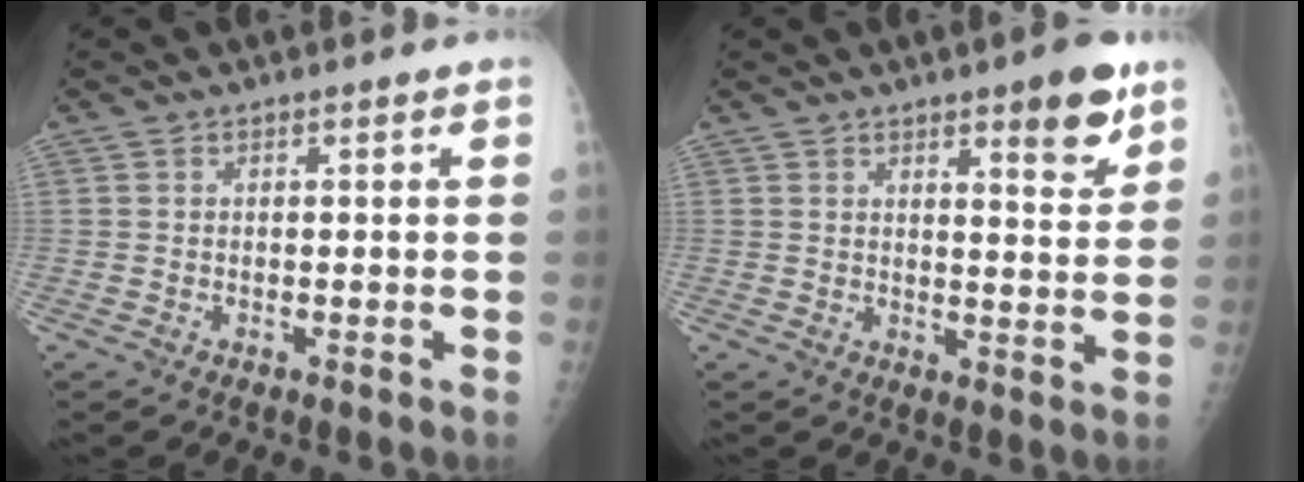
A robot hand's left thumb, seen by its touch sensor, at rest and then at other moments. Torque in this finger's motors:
{"motor_torque": [0.10, 0.44, 0.01, -0.07, 0.14]}